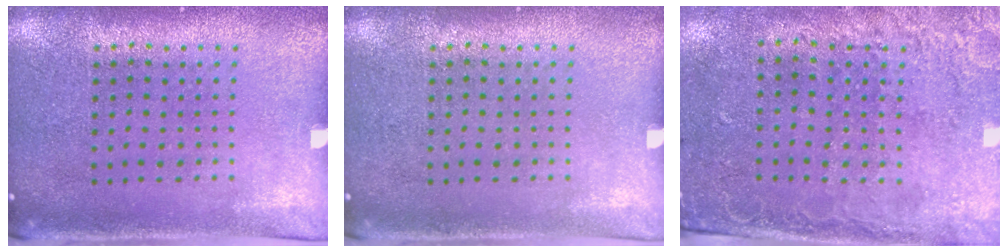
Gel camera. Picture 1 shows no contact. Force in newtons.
{"total": 0.0}
{"total": 2.6, "press": 2.1, "slide": 1.5}